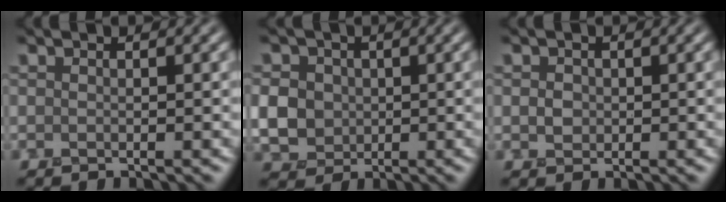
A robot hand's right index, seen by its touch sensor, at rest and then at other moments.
{"total": 4.9, "force": [0.0, 4.4, 2.2], "torque": [-0.063, 0.005, -0.008]}
{"total": 1.1, "force": [0.0, 1.0, 0.4], "torque": [-0.006, 0.000, -0.002]}